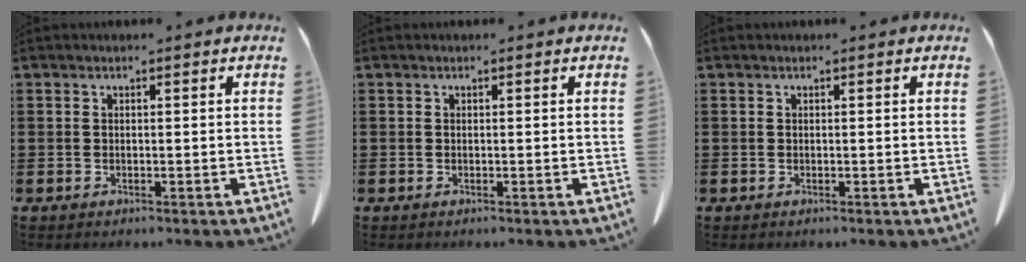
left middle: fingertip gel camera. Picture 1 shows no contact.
{"total": 0.0}
{"total": 0.0}